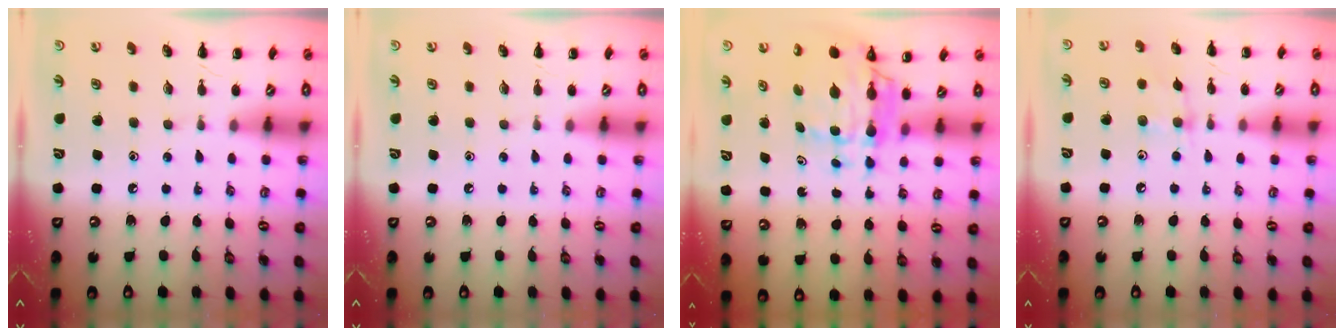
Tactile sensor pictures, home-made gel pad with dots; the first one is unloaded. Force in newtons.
{"total": 0.0}
{"total": 7.4, "press": 6.8, "slide": 2.7}
{"total": 6.4, "press": 6.4, "slide": 1.0}